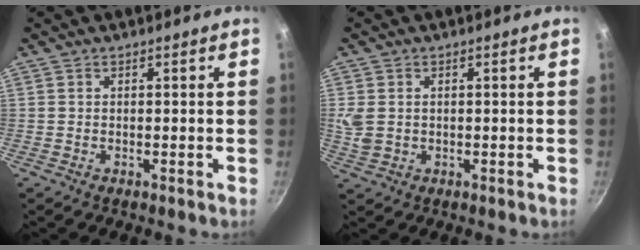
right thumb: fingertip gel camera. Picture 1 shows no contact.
{"total": 4.2, "force": [0.4, 3.3, 2.6], "torque": [-0.051, -0.004, 0.012]}